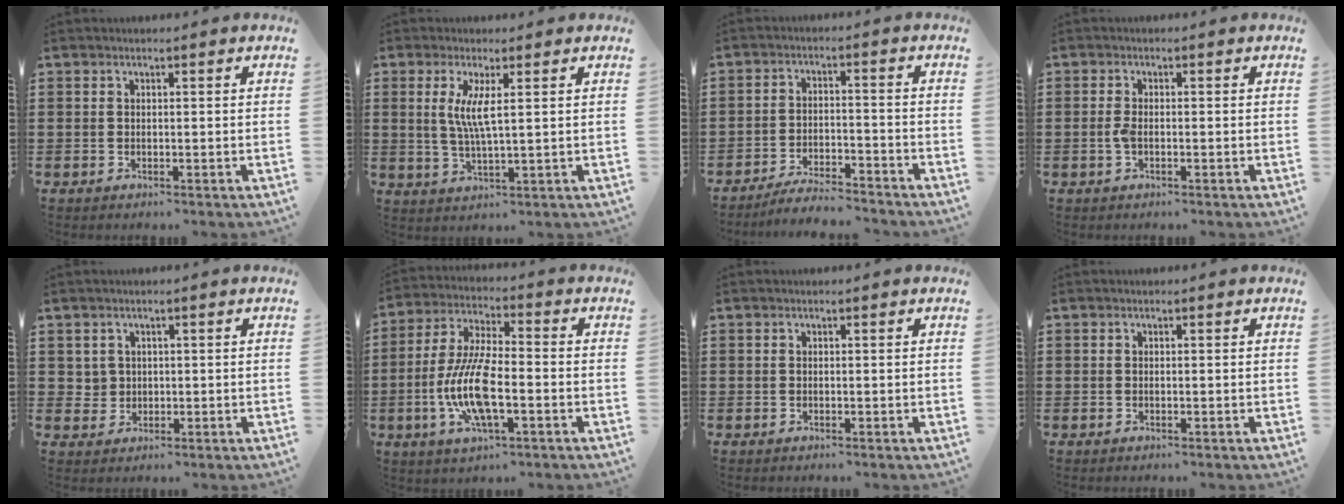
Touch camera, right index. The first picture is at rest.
{"total": 5.0, "force": [1.2, 0.4, 4.9], "torque": [-0.098, -0.005, 0.019]}
{"total": 4.6, "force": [-4.5, 0.1, 1.1], "torque": [-0.027, 0.000, -0.092]}
{"total": 1.7, "force": [-0.5, 0.6, 1.5], "torque": [-0.044, -0.006, -0.014]}
{"total": 2.1, "force": [0.7, 1.9, 0.2], "torque": [-0.014, 0.010, 0.012]}
{"total": 11.2, "force": [-2.9, 3.7, 10.1], "torque": [-0.226, -0.013, -0.059]}
{"total": 0.0}
{"total": 0.0}